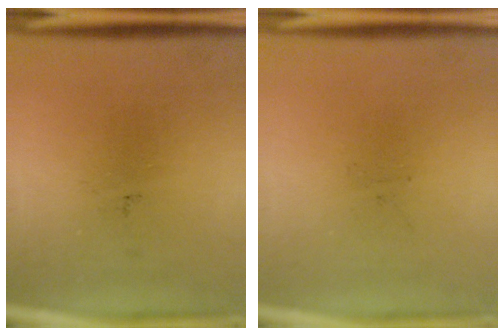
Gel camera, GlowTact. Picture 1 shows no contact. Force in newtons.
{"total": 0.0}